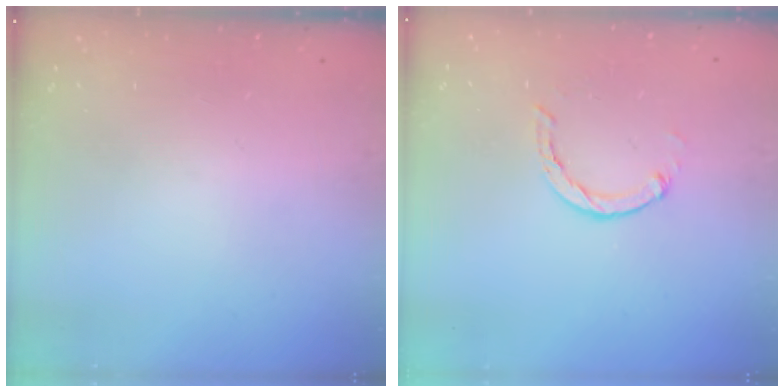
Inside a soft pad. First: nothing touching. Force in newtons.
{"total": 2.7, "press": 2.7, "slide": 0.5}